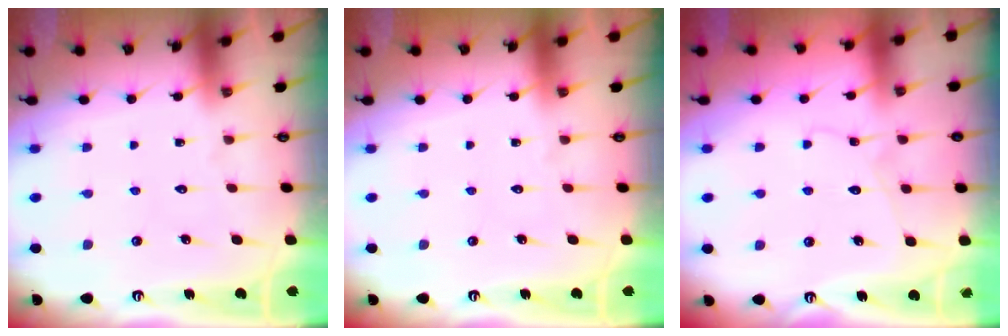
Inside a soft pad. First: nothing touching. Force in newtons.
{"total": 0.0}
{"total": 3.6, "press": 3.6, "slide": 0.4}